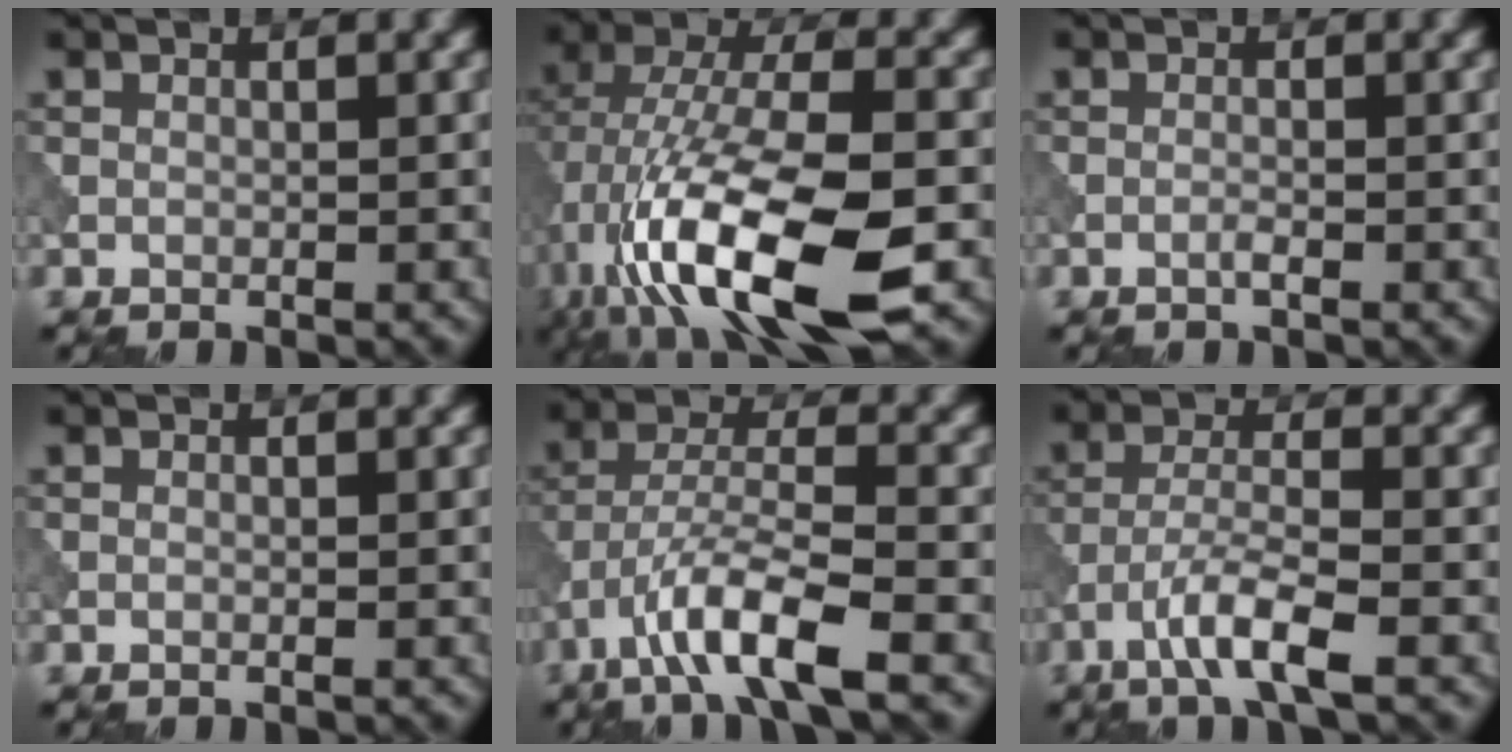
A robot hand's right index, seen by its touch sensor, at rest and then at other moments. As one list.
[{"total": 14.8, "force": [-4.5, 6.2, 12.7], "torque": [-0.232, 0.001, -0.082]}, {"total": 0.7, "force": [-0.3, 0.1, 0.6], "torque": [-0.010, 0.004, -0.009]}, {"total": 0.0}, {"total": 7.4, "force": [-4.2, 1.8, 5.8], "torque": [-0.105, 0.006, -0.083]}, {"total": 4.9, "force": [-2.7, 0.8, 4.0], "torque": [-0.072, 0.007, -0.056]}]